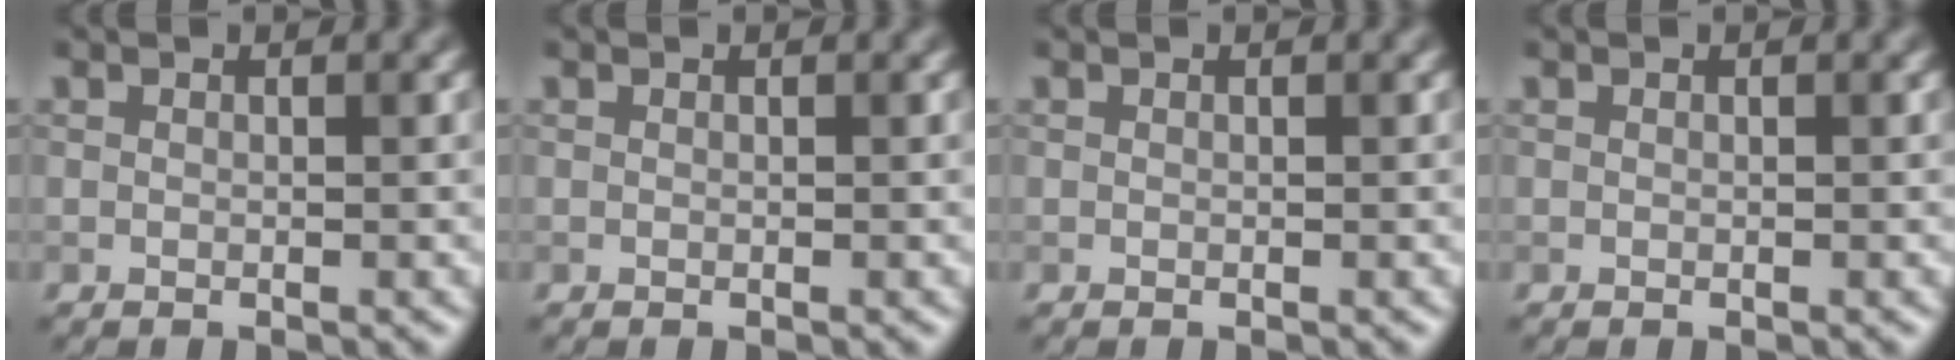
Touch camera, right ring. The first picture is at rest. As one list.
[{"total": 0.0}, {"total": 0.0}, {"total": 0.0}]